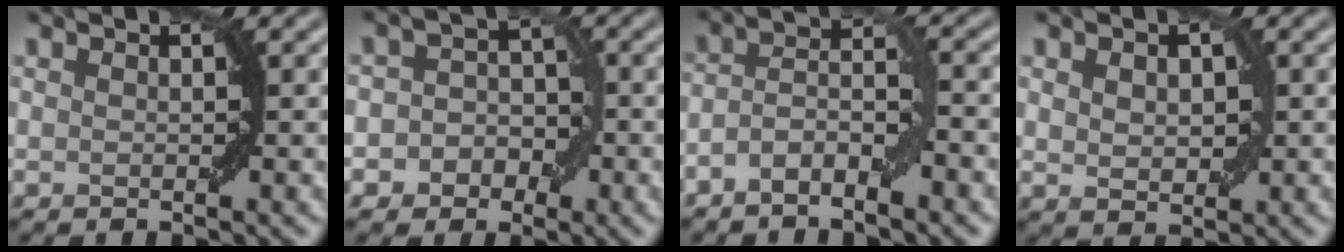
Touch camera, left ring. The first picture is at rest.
{"total": 4.4, "force": [-1.4, 3.9, 1.5], "torque": [0.011, 0.021, -0.037]}
{"total": 3.9, "force": [-2.2, 1.4, 2.9], "torque": [-0.054, 0.012, -0.045]}
{"total": 2.2, "force": [0.5, 1.5, 1.6], "torque": [-0.026, 0.000, 0.013]}